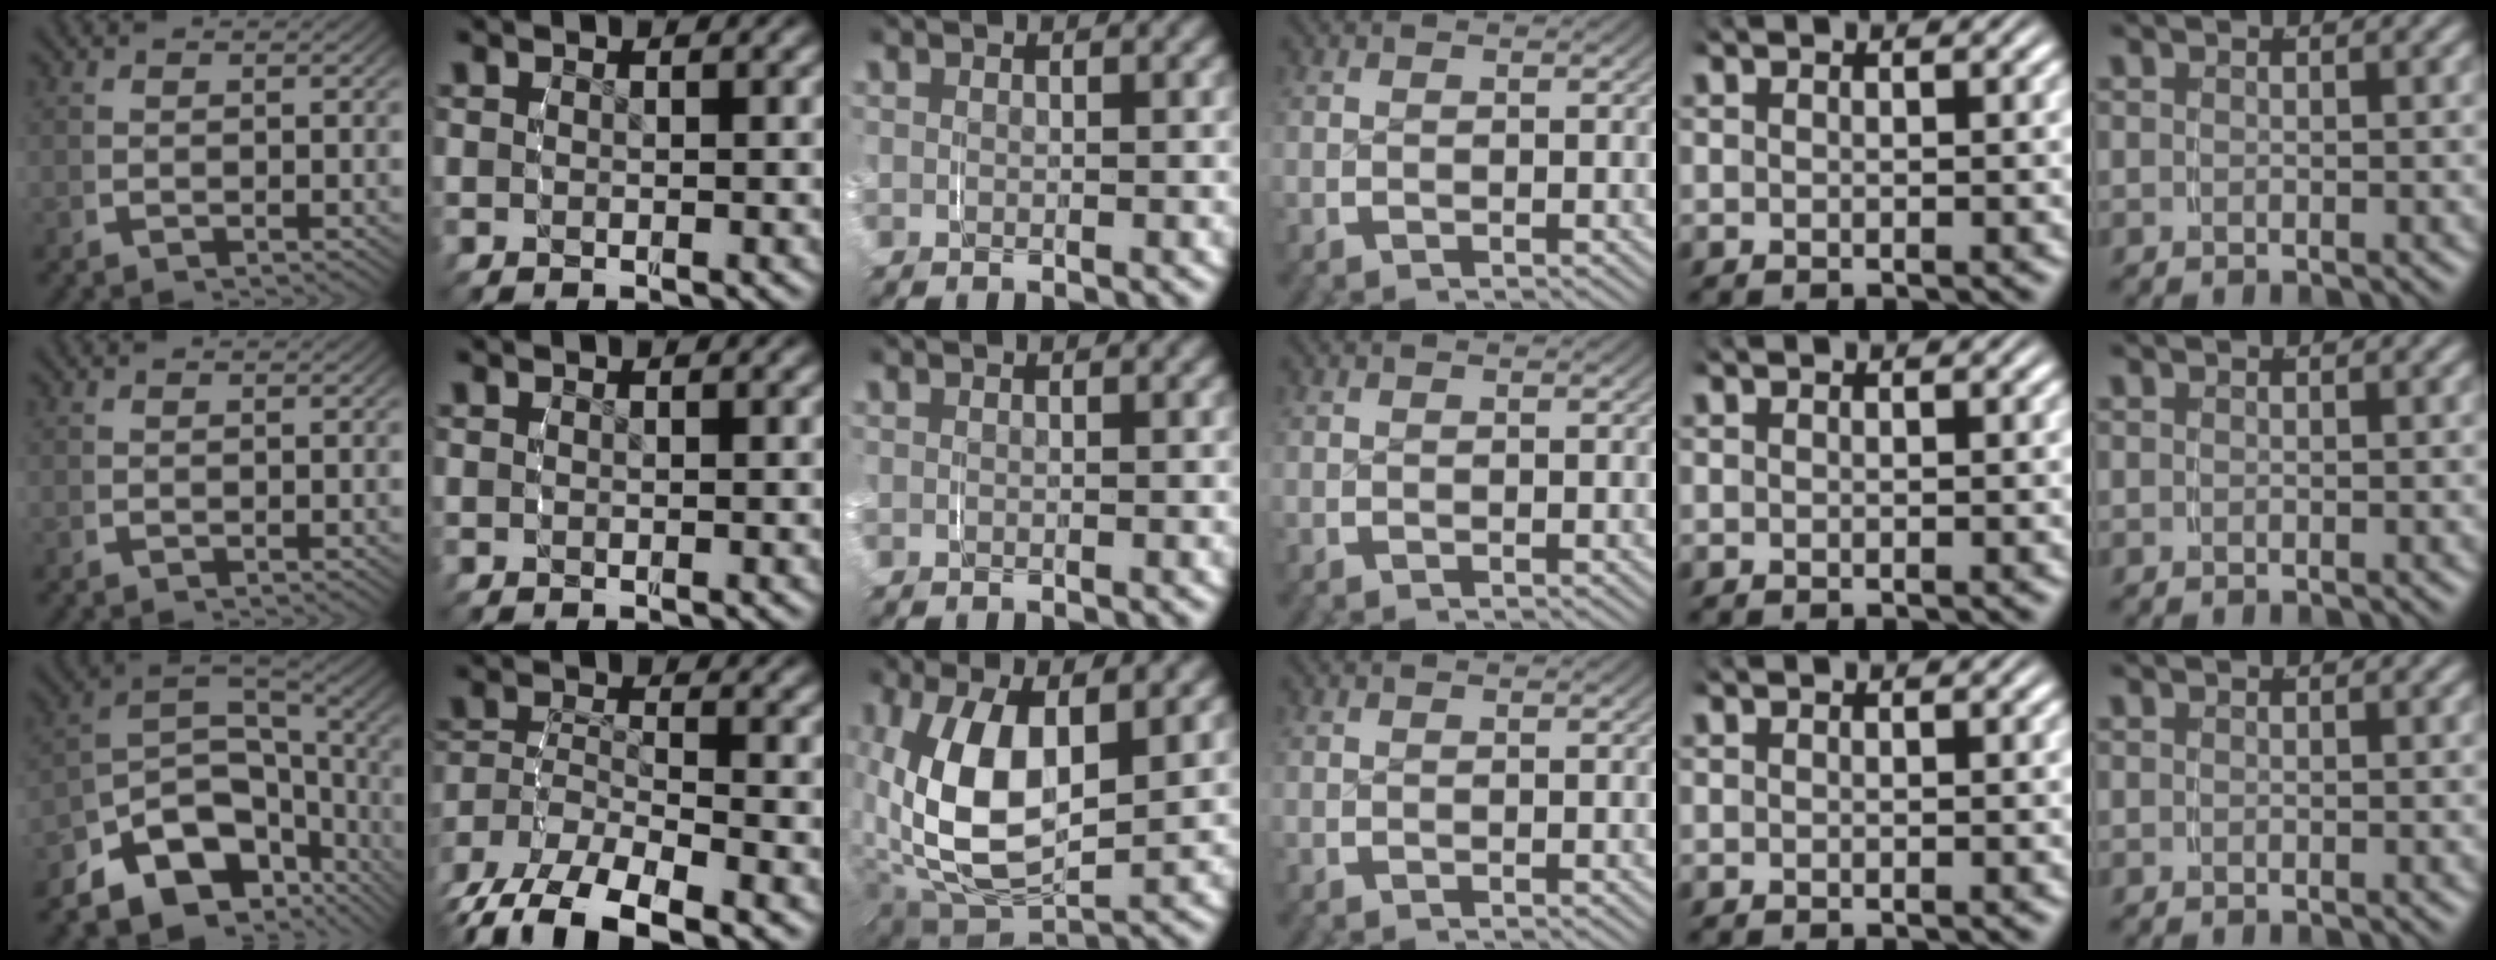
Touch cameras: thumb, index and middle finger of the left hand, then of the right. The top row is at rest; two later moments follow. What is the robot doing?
{"motion": "grasp_and_lifting", "object": "shorts"}